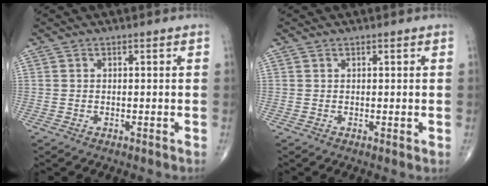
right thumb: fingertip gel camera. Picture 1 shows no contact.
{"total": 0.7, "force": [0.2, 0.2, 0.7], "torque": [-0.015, -0.003, 0.004]}